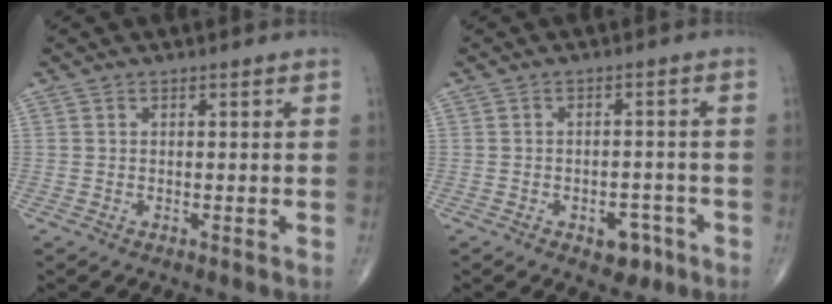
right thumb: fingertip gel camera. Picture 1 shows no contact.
{"total": 4.6, "force": [-2.5, 3.0, 2.6], "torque": [-0.012, 0.020, -0.028]}